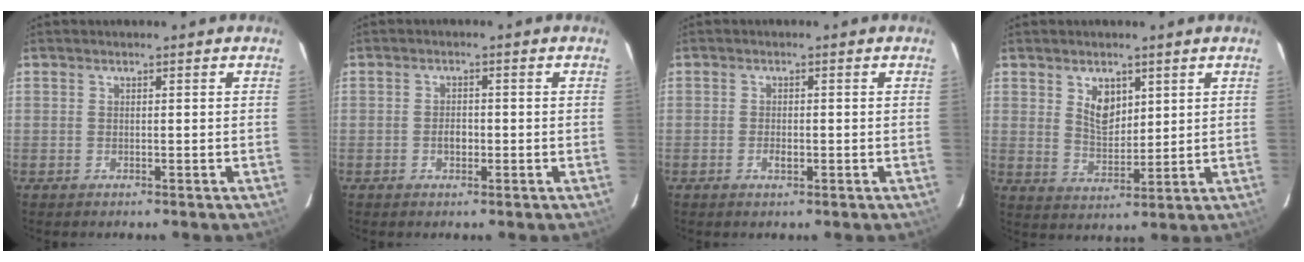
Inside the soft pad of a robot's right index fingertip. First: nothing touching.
{"total": 2.1, "force": [-0.6, 1.4, 1.4], "torque": [-0.027, 0.004, -0.012]}
{"total": 1.8, "force": [-0.7, 1.0, 1.4], "torque": [-0.027, 0.000, -0.012]}
{"total": 6.0, "force": [2.8, 3.7, 3.9], "torque": [-0.062, 0.001, 0.056]}